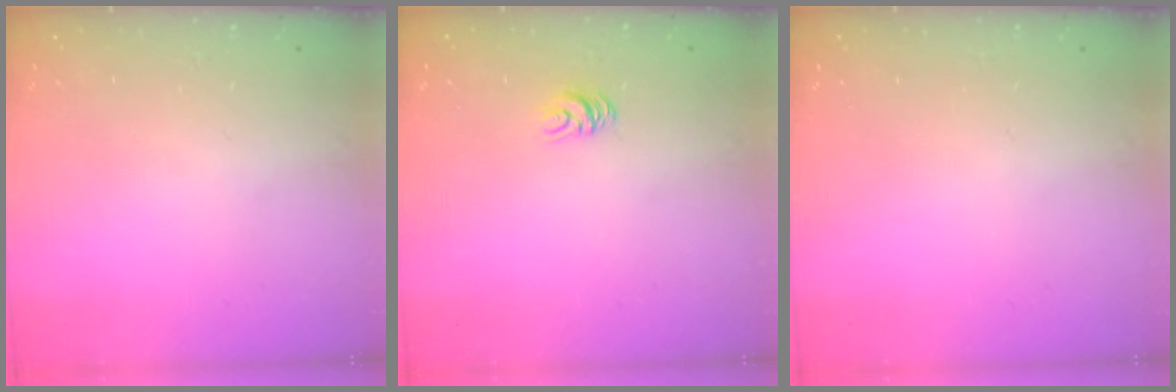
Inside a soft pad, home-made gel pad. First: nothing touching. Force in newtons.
{"total": 4.9, "press": 4.9, "slide": 0.2}
{"total": 0.0}